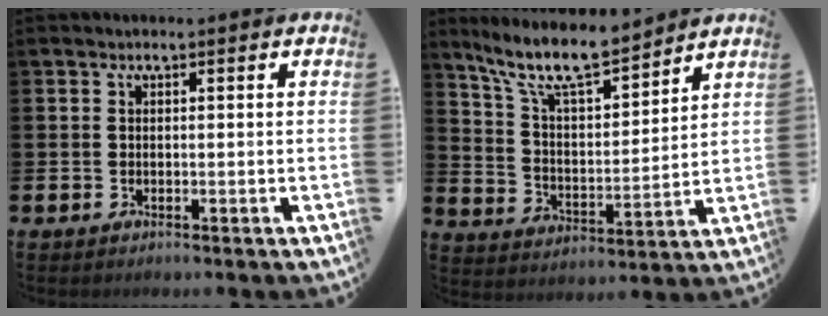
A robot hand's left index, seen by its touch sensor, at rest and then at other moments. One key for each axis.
{"total": 10.7, "fx": 9.3, "fy": 2.0, "fz": 4.8, "tx": -0.121, "ty": -0.048, "tz": 0.166}